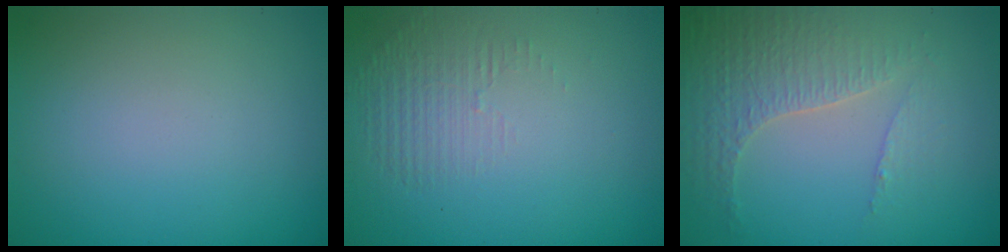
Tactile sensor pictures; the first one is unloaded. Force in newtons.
{"total": 1.4, "press": 0.1, "slide": 1.4}
{"total": 4.3, "press": 3.0, "slide": 3.0}